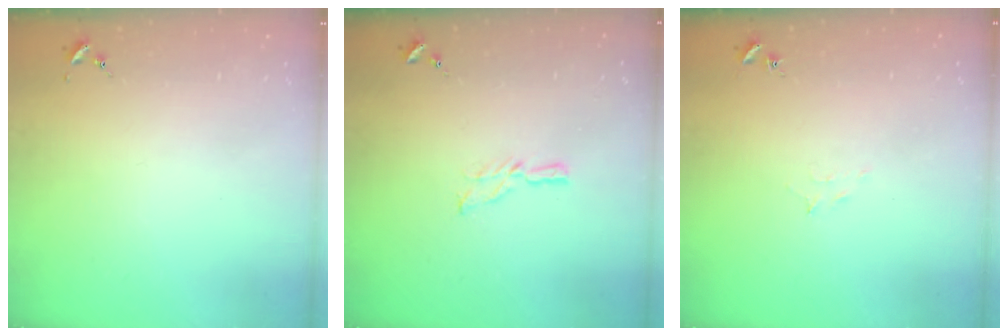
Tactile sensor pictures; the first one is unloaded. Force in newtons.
{"total": 5.7, "press": 5.7, "slide": 0.1}
{"total": 5.3, "press": 5.1, "slide": 1.0}